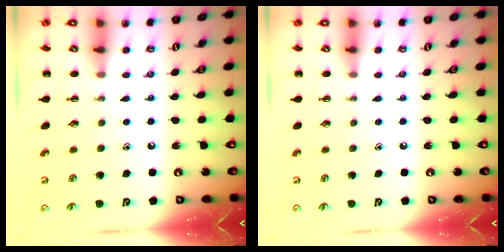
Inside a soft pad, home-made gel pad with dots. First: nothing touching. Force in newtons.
{"total": 0.0}